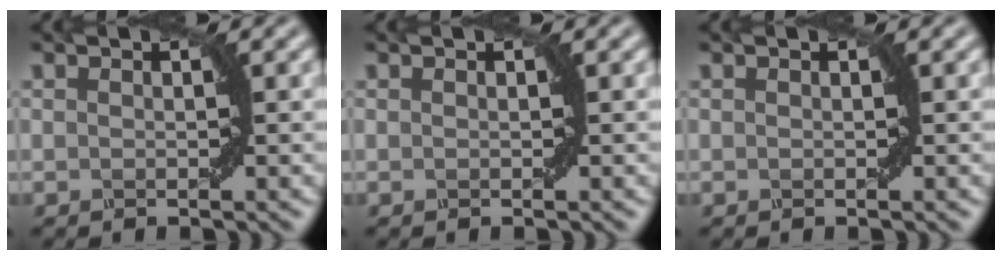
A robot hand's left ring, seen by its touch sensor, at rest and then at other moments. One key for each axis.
{"total": 0.0}
{"total": 0.0}